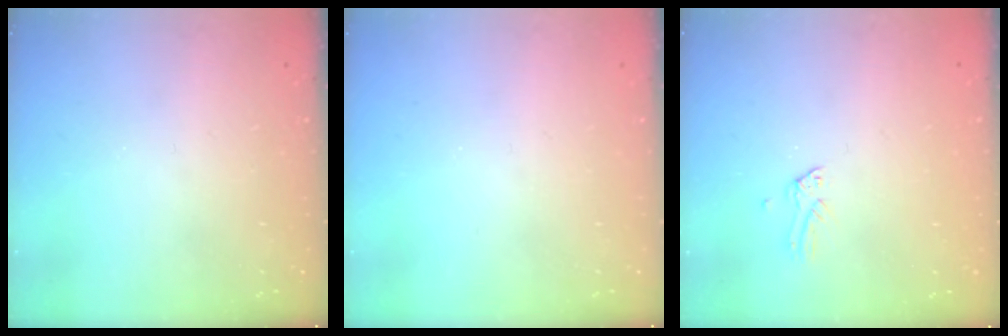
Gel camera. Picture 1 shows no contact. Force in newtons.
{"total": 0.0}
{"total": 0.0}